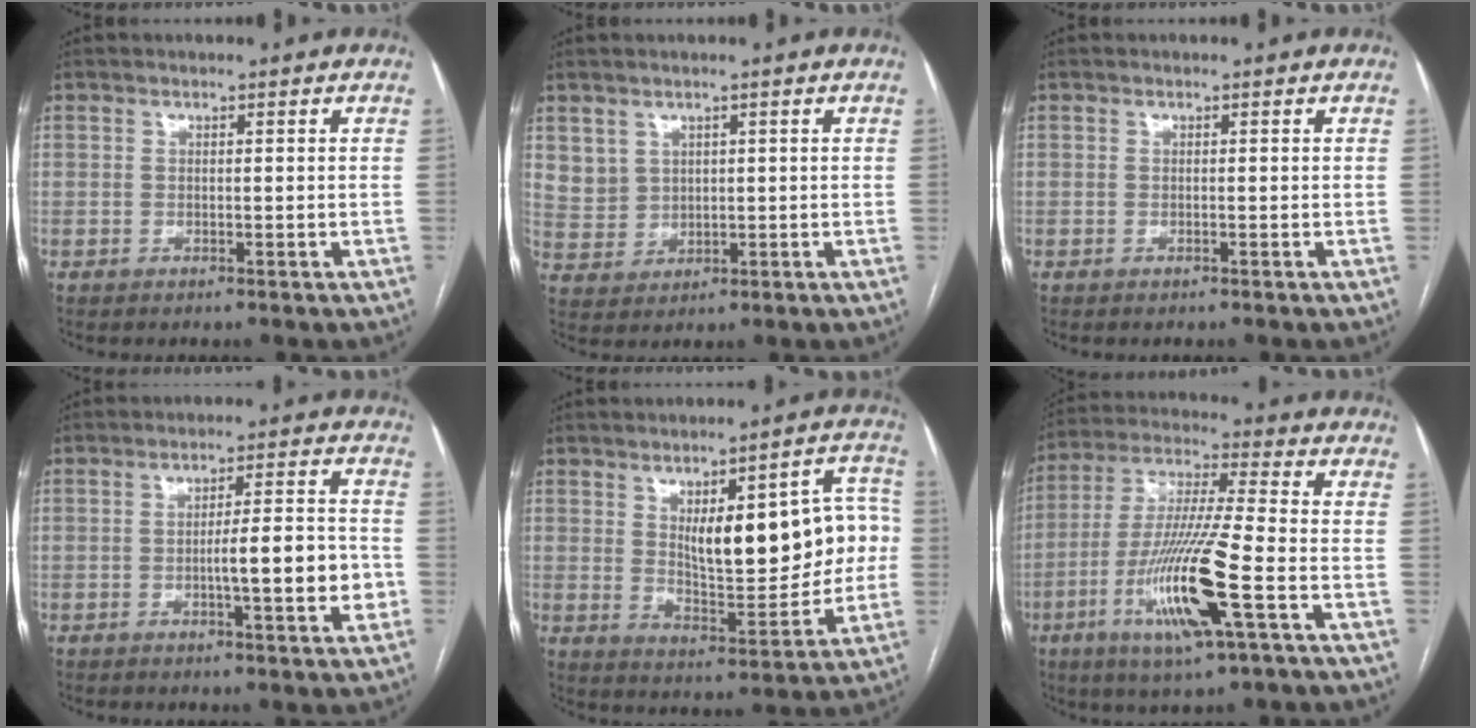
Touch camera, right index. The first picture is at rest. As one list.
[{"total": 4.5, "force": [2.2, 3.8, 0.6], "torque": [-0.015, 0.006, 0.056]}, {"total": 0.0}, {"total": 8.6, "force": [-2.0, 1.1, 8.3], "torque": [-0.121, 0.011, -0.028]}, {"total": 16.6, "force": [2.2, 5.9, 15.3], "torque": [-0.200, 0.029, 0.045]}, {"total": 16.0, "force": [-5.7, 0.5, 14.9], "torque": [-0.303, -0.019, -0.107]}]